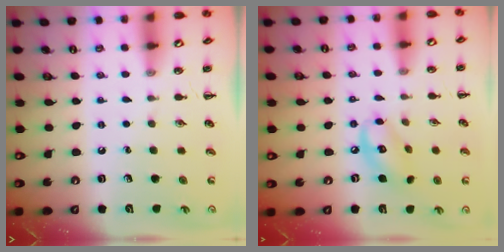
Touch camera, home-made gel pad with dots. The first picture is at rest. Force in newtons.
{"total": 9.7, "press": 9.5, "slide": 1.7}